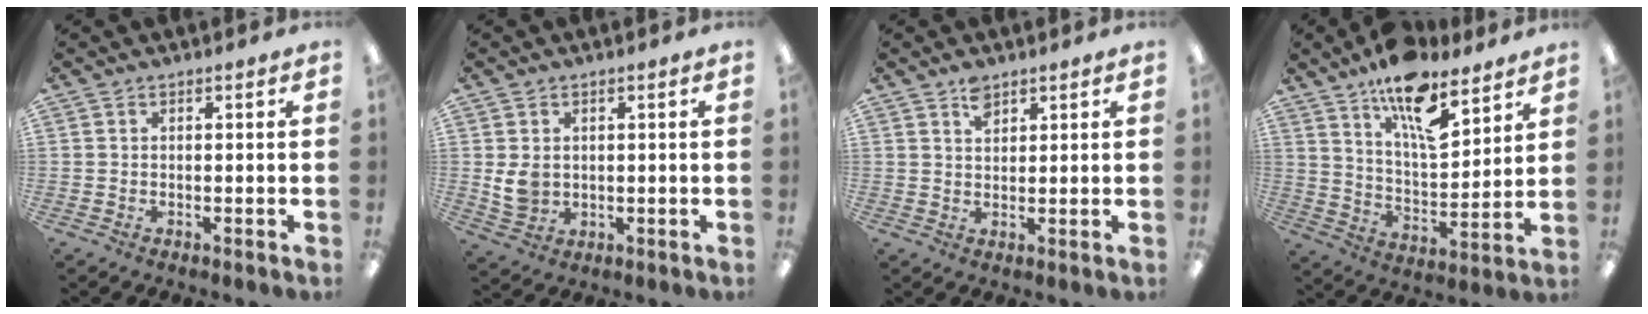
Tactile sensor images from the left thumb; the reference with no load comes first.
{"total": 4.9, "force": [1.0, 4.1, 2.5], "torque": [-0.040, -0.001, 0.019]}
{"total": 3.6, "force": [2.7, 1.9, 1.5], "torque": [-0.019, -0.009, 0.047]}
{"total": 15.8, "force": [10.9, 6.1, 9.6], "torque": [-0.148, -0.064, 0.186]}